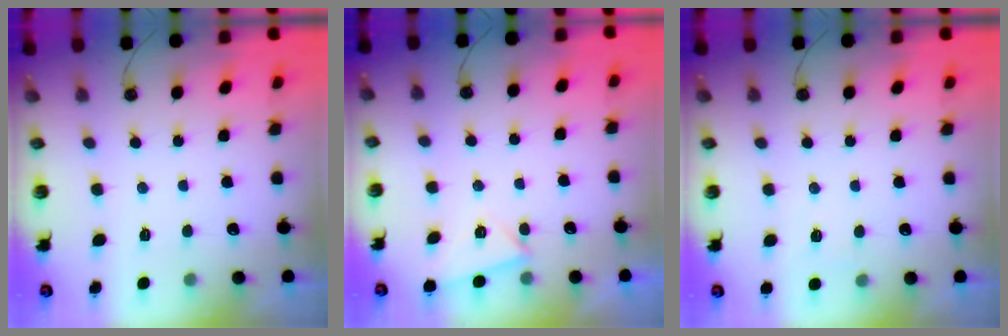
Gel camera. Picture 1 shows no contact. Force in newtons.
{"total": 2.7, "press": 2.4, "slide": 1.2}
{"total": 3.2, "press": 3.2, "slide": 0.3}